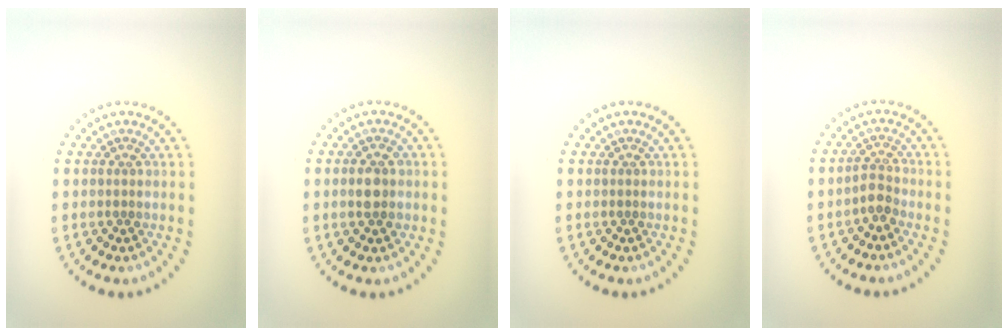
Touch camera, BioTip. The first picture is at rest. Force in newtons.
{"total": 2.1, "press": 2.0, "slide": 0.3}
{"total": 0.0}
{"total": 1.7, "press": 1.4, "slide": 1.0}